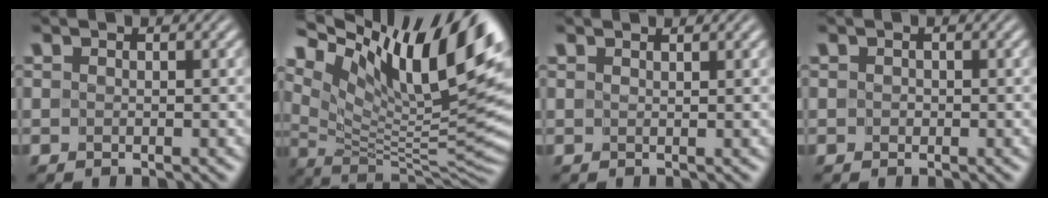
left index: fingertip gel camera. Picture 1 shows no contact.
{"total": 15.8, "force": [8.0, 5.4, 12.5], "torque": [-0.231, 0.024, 0.146]}
{"total": 0.6, "force": [0.6, 0.1, 0.2], "torque": [-0.006, 0.004, 0.009]}
{"total": 0.6, "force": [0.2, 0.5, 0.2], "torque": [0.005, 0.005, -0.009]}